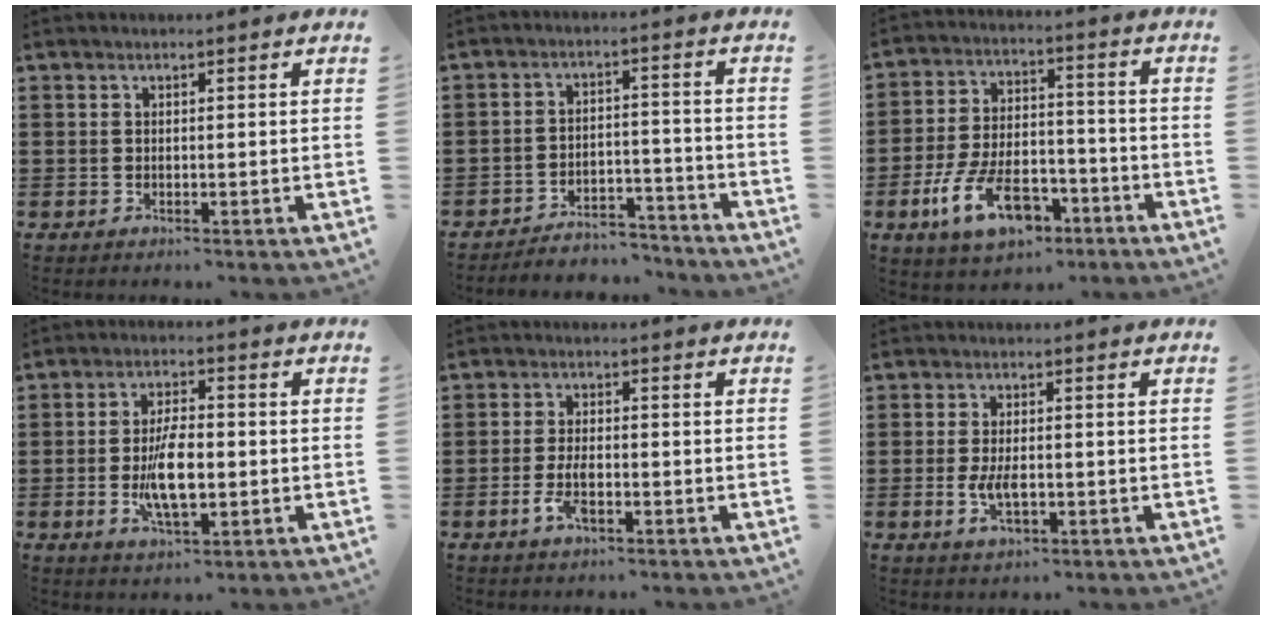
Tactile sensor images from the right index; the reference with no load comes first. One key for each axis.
{"total": 4.3, "fx": -4.2, "fy": 1.0, "fz": 0.6, "tx": -0.012, "ty": 0.014, "tz": -0.084}
{"total": 11.0, "fx": -5.7, "fy": 5.5, "fz": 7.6, "tx": -0.151, "ty": 0.008, "tz": -0.106}
{"total": 8.2, "fx": -1.3, "fy": 3.4, "fz": 7.3, "tx": -0.152, "ty": -0.002, "tz": -0.027}
{"total": 4.0, "fx": -1.5, "fy": 1.5, "fz": 3.3, "tx": -0.072, "ty": -0.004, "tz": -0.029}
{"total": 4.2, "fx": -0.9, "fy": 1.8, "fz": 3.6, "tx": -0.081, "ty": -0.006, "tz": -0.017}